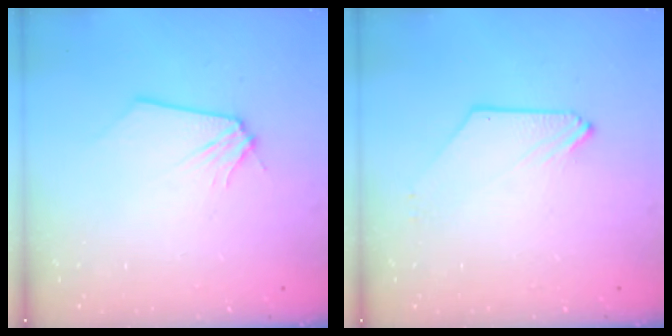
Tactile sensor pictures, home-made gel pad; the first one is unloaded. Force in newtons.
{"total": 0.0}